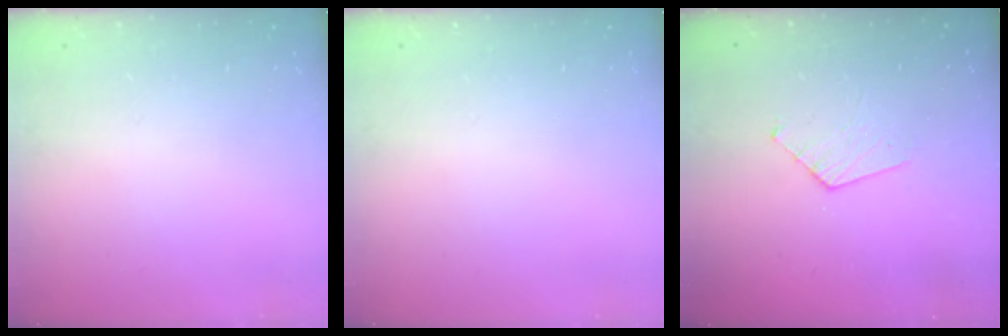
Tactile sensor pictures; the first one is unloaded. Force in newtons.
{"total": 0.0}
{"total": 4.9, "press": 4.8, "slide": 0.4}